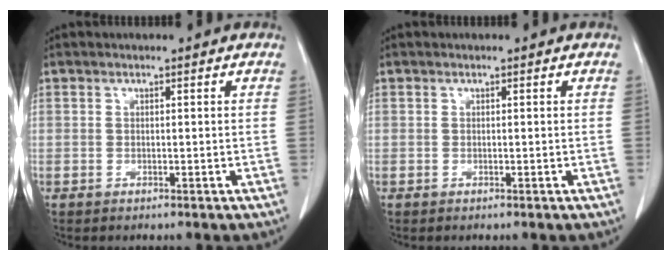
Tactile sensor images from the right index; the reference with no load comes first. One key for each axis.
{"total": 0.0}